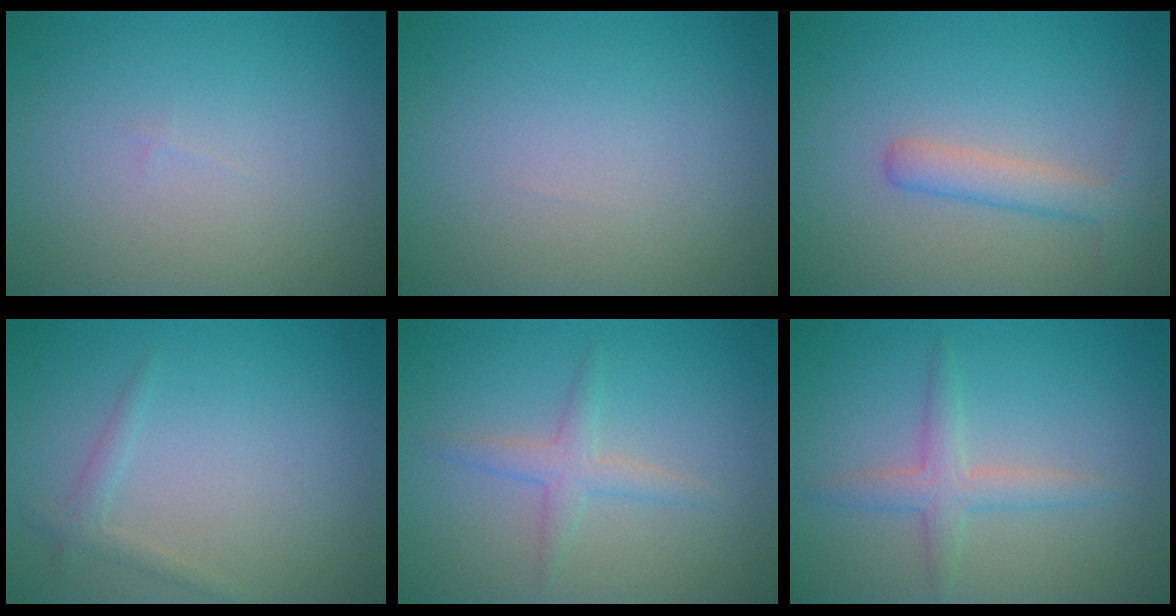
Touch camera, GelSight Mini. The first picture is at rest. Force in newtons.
{"total": 0.0}
{"total": 2.3, "press": 2.3, "slide": 0.1}
{"total": 1.2, "press": 1.2, "slide": 0.1}
{"total": 2.0, "press": 2.0, "slide": 0.1}
{"total": 2.5, "press": 2.5, "slide": 0.1}